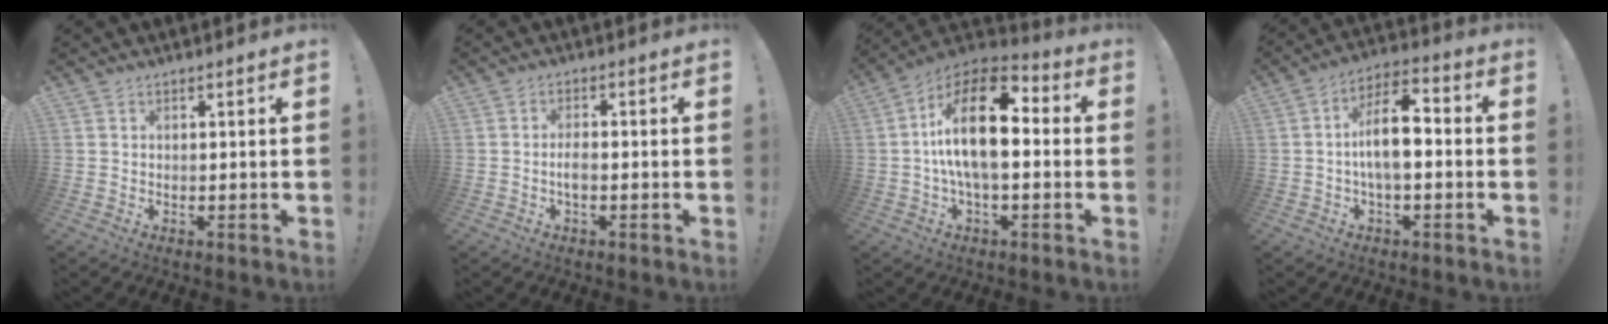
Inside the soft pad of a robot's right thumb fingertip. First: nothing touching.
{"total": 3.3, "force": [-1.0, 1.4, 2.8], "torque": [-0.065, 0.003, -0.021]}
{"total": 18.6, "force": [1.7, 8.3, 16.6], "torque": [-0.295, 0.000, 0.023]}
{"total": 11.8, "force": [-0.8, 5.3, 10.5], "torque": [-0.182, 0.012, -0.015]}